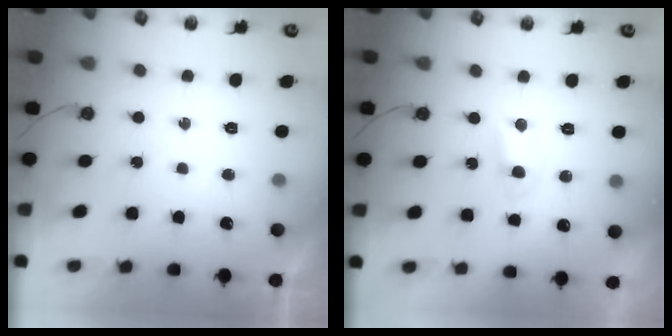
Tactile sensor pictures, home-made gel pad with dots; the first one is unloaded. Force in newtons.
{"total": 5.3, "press": 5.3, "slide": 0.6}